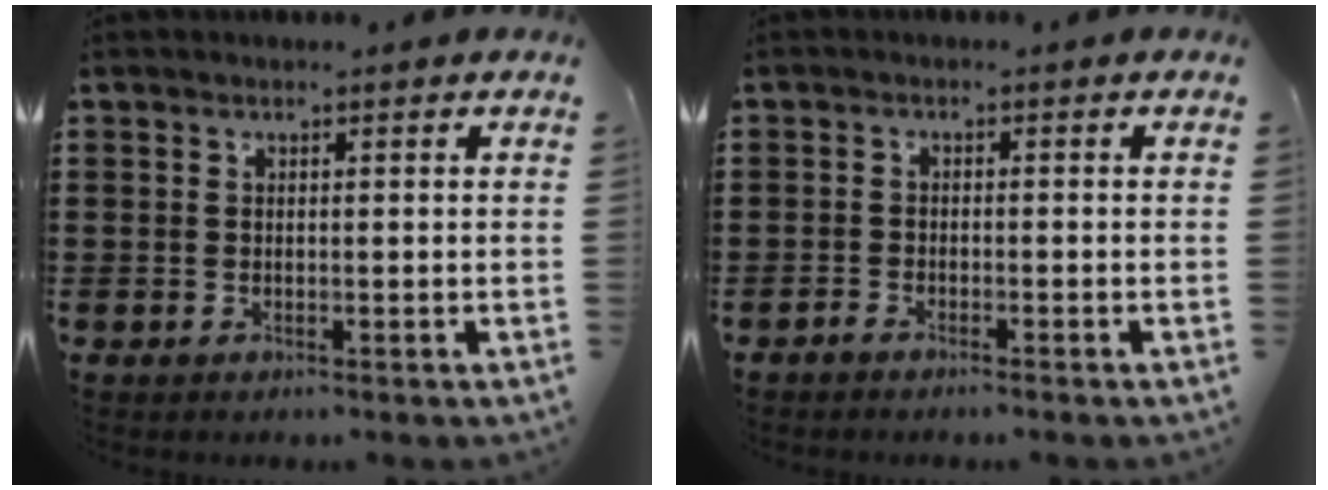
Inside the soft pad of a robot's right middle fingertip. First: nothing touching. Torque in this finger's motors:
{"motor_torque": [-0.11, -0.11, 0.00, -0.01]}